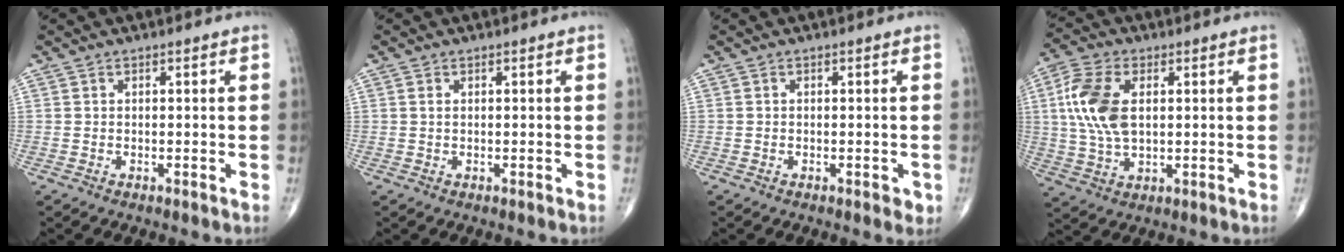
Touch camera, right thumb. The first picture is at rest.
{"total": 0.6, "force": [0.2, 0.3, 0.5], "torque": [-0.012, 0.006, 0.005]}
{"total": 1.6, "force": [-0.5, 0.8, 1.2], "torque": [-0.012, -0.001, -0.007]}
{"total": 11.8, "force": [2.1, 6.6, 9.6], "torque": [-0.206, 0.003, 0.040]}